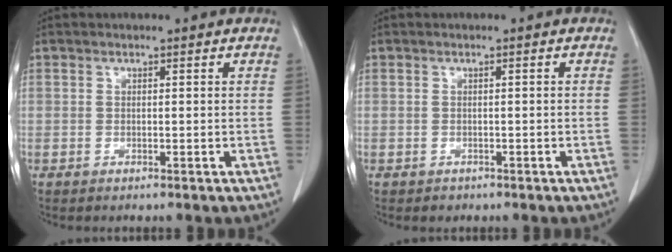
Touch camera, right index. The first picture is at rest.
{"total": 0.8, "force": [-0.5, 0.5, 0.3], "torque": [-0.009, 0.000, -0.002]}